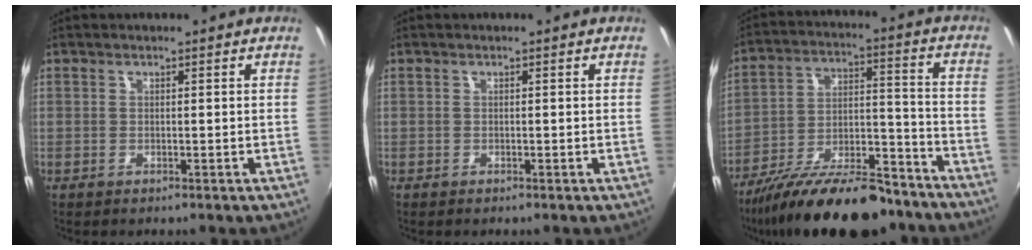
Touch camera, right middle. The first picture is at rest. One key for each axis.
{"total": 0.0}
{"total": 22.4, "fx": -17.7, "fy": 6.6, "fz": 12.1, "tx": -0.205, "ty": -0.011, "tz": -0.268}